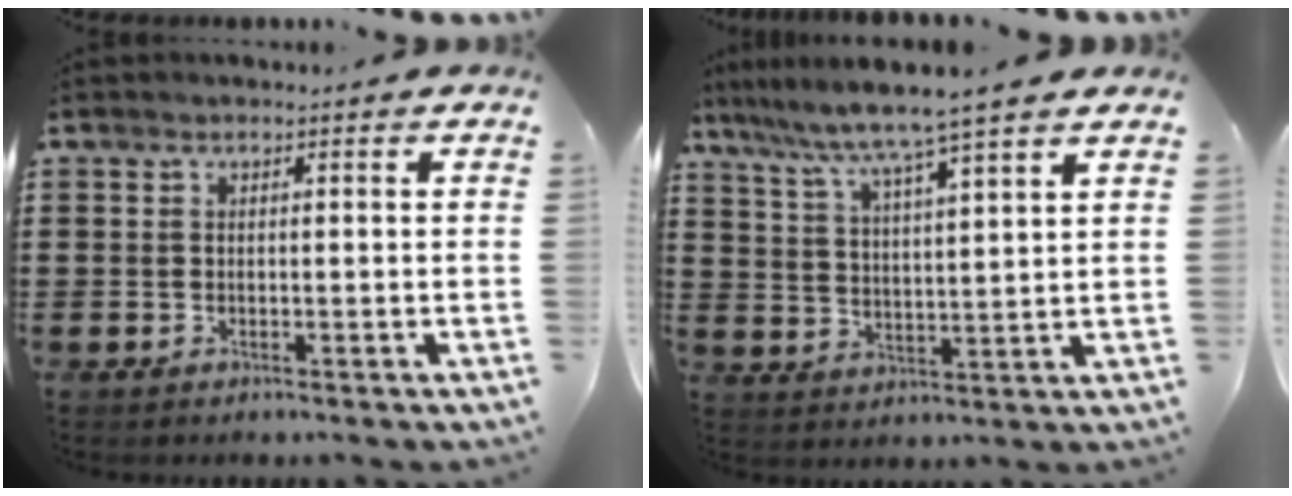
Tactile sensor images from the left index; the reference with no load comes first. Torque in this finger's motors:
{"motor_torque": [1.65, -0.49, 0.77, 0.21]}